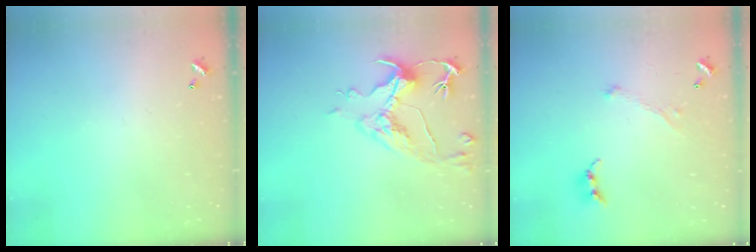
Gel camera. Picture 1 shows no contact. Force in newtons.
{"total": 6.6, "press": 6.5, "slide": 1.5}
{"total": 0.8, "press": 0.7, "slide": 0.4}